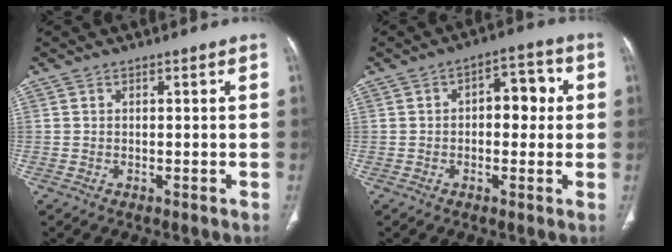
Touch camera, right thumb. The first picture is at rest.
{"total": 7.4, "force": [0.6, 4.4, 5.9], "torque": [-0.049, 0.023, 0.002]}